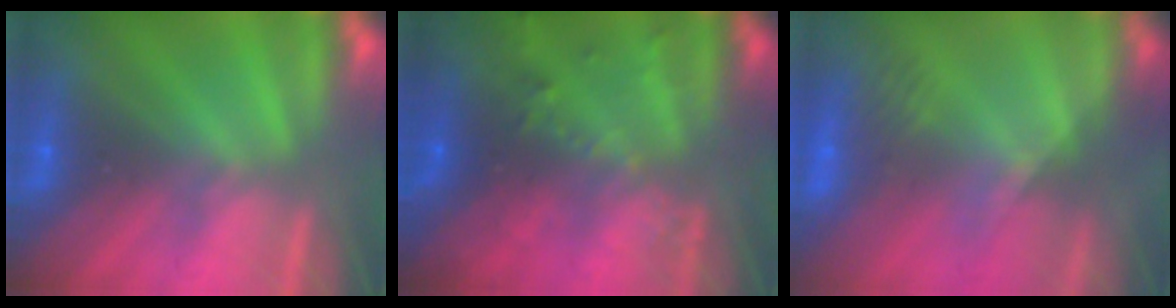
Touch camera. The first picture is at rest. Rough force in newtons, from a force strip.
{"total": 7.4}
{"total": 2.4}